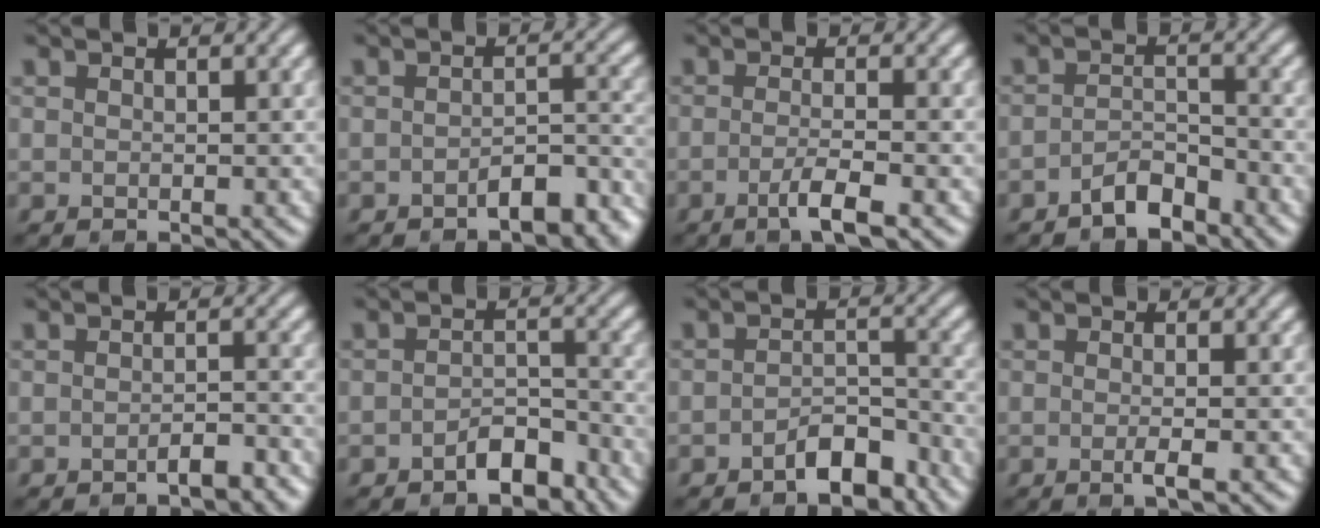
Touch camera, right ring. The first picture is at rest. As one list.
[{"total": 4.2, "force": [-2.8, 1.6, 2.7], "torque": [-0.036, 0.005, -0.041]}, {"total": 3.2, "force": [-1.4, 0.6, 2.8], "torque": [-0.043, 0.001, -0.033]}, {"total": 2.8, "force": [-2.2, 1.0, 1.4], "torque": [-0.022, 0.009, -0.044]}, {"total": 2.1, "force": [-1.4, 0.6, 1.5], "torque": [-0.020, 0.004, -0.021]}, {"total": 3.2, "force": [-2.2, 1.5, 1.8], "torque": [-0.026, 0.011, -0.038]}, {"total": 3.9, "force": [-2.6, 1.7, 2.4], "torque": [-0.033, 0.012, -0.044]}, {"total": 1.6, "force": [-0.4, 0.3, 1.5], "torque": [-0.022, -0.004, -0.010]}]